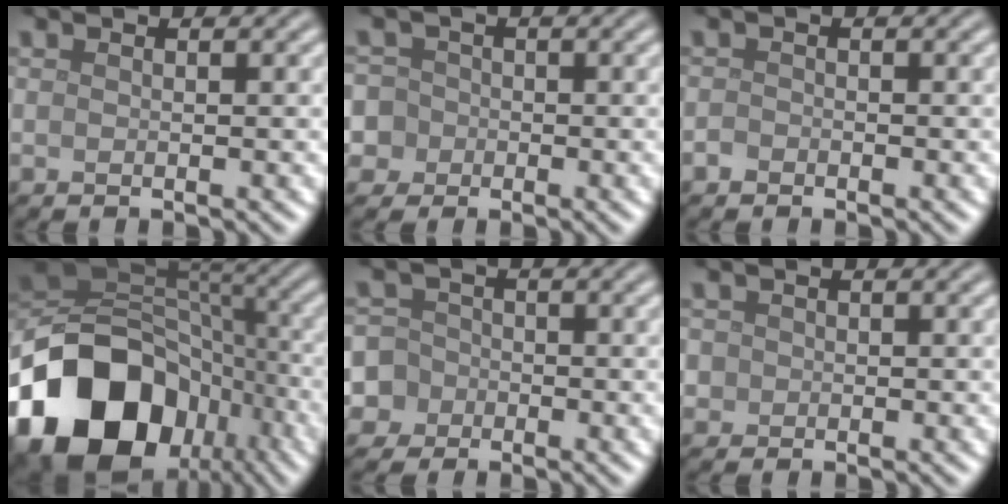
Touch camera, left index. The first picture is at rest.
{"total": 6.9, "force": [-1.6, 6.5, 1.7], "torque": [-0.041, 0.013, -0.068]}
{"total": 0.8, "force": [-0.6, 0.5, 0.2], "torque": [-0.002, -0.001, -0.012]}
{"total": 20.1, "force": [-10.0, 14.6, 9.6], "torque": [-0.195, -0.026, -0.158]}
{"total": 7.4, "force": [-2.9, 6.7, 1.4], "torque": [-0.039, 0.000, -0.087]}
{"total": 1.7, "force": [0.2, 1.6, 0.5], "torque": [0.002, 0.005, -0.004]}